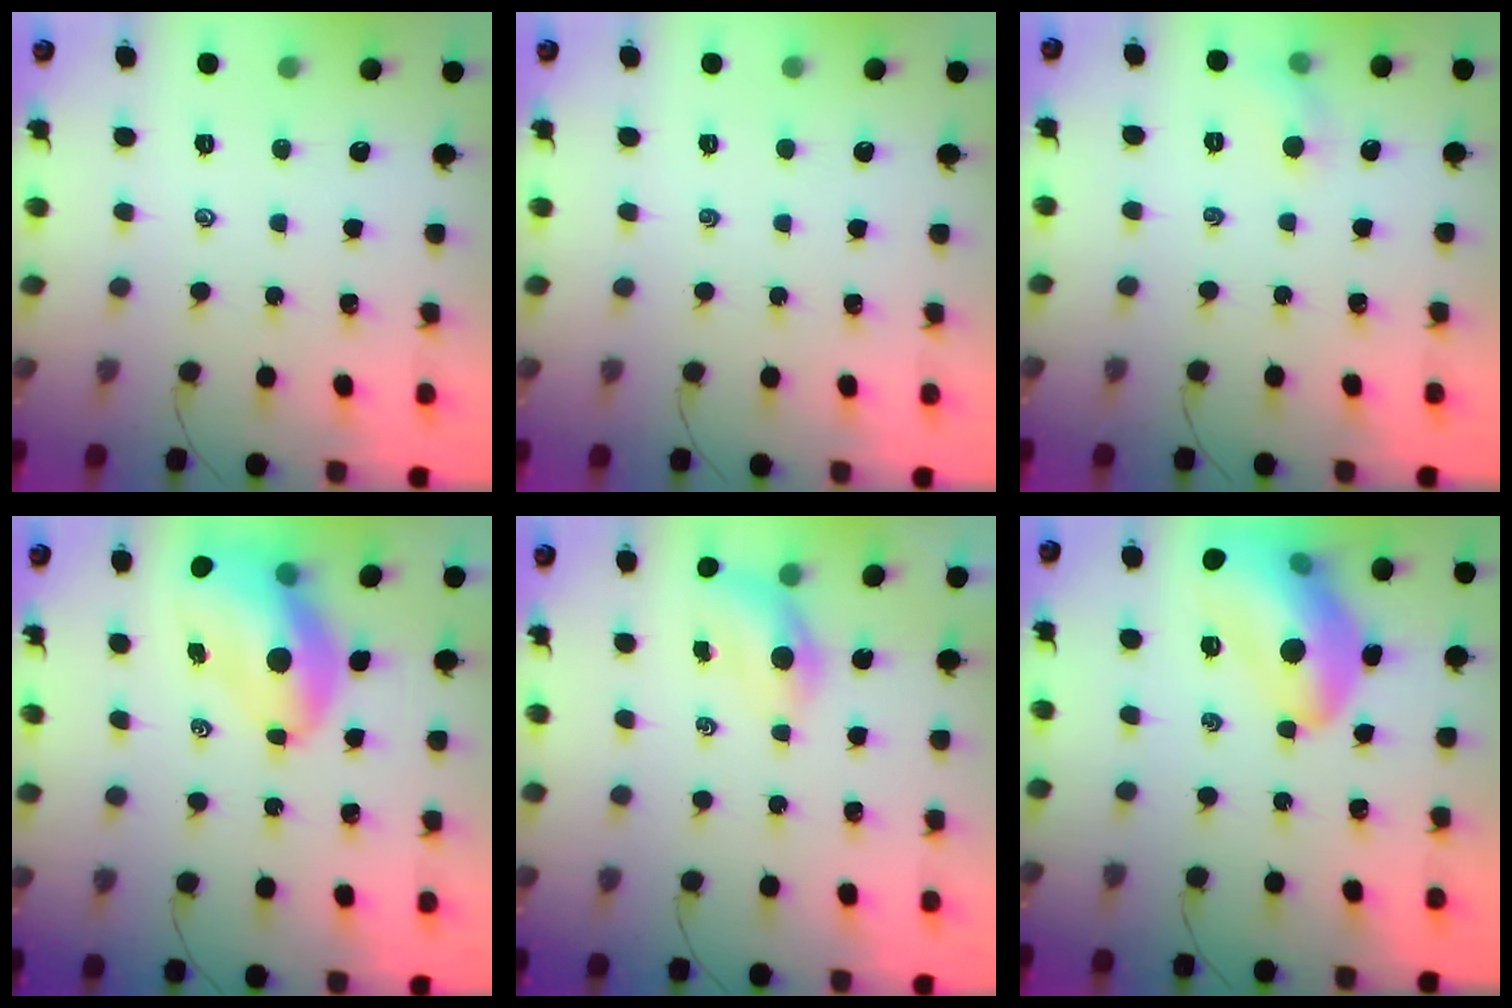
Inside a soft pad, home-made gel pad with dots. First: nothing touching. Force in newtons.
{"total": 0.0}
{"total": 3.8, "press": 3.6, "slide": 1.4}
{"total": 11.7, "press": 11.2, "slide": 3.4}
{"total": 4.1, "press": 4.0, "slide": 0.7}
{"total": 17.3, "press": 17.2, "slide": 2.1}